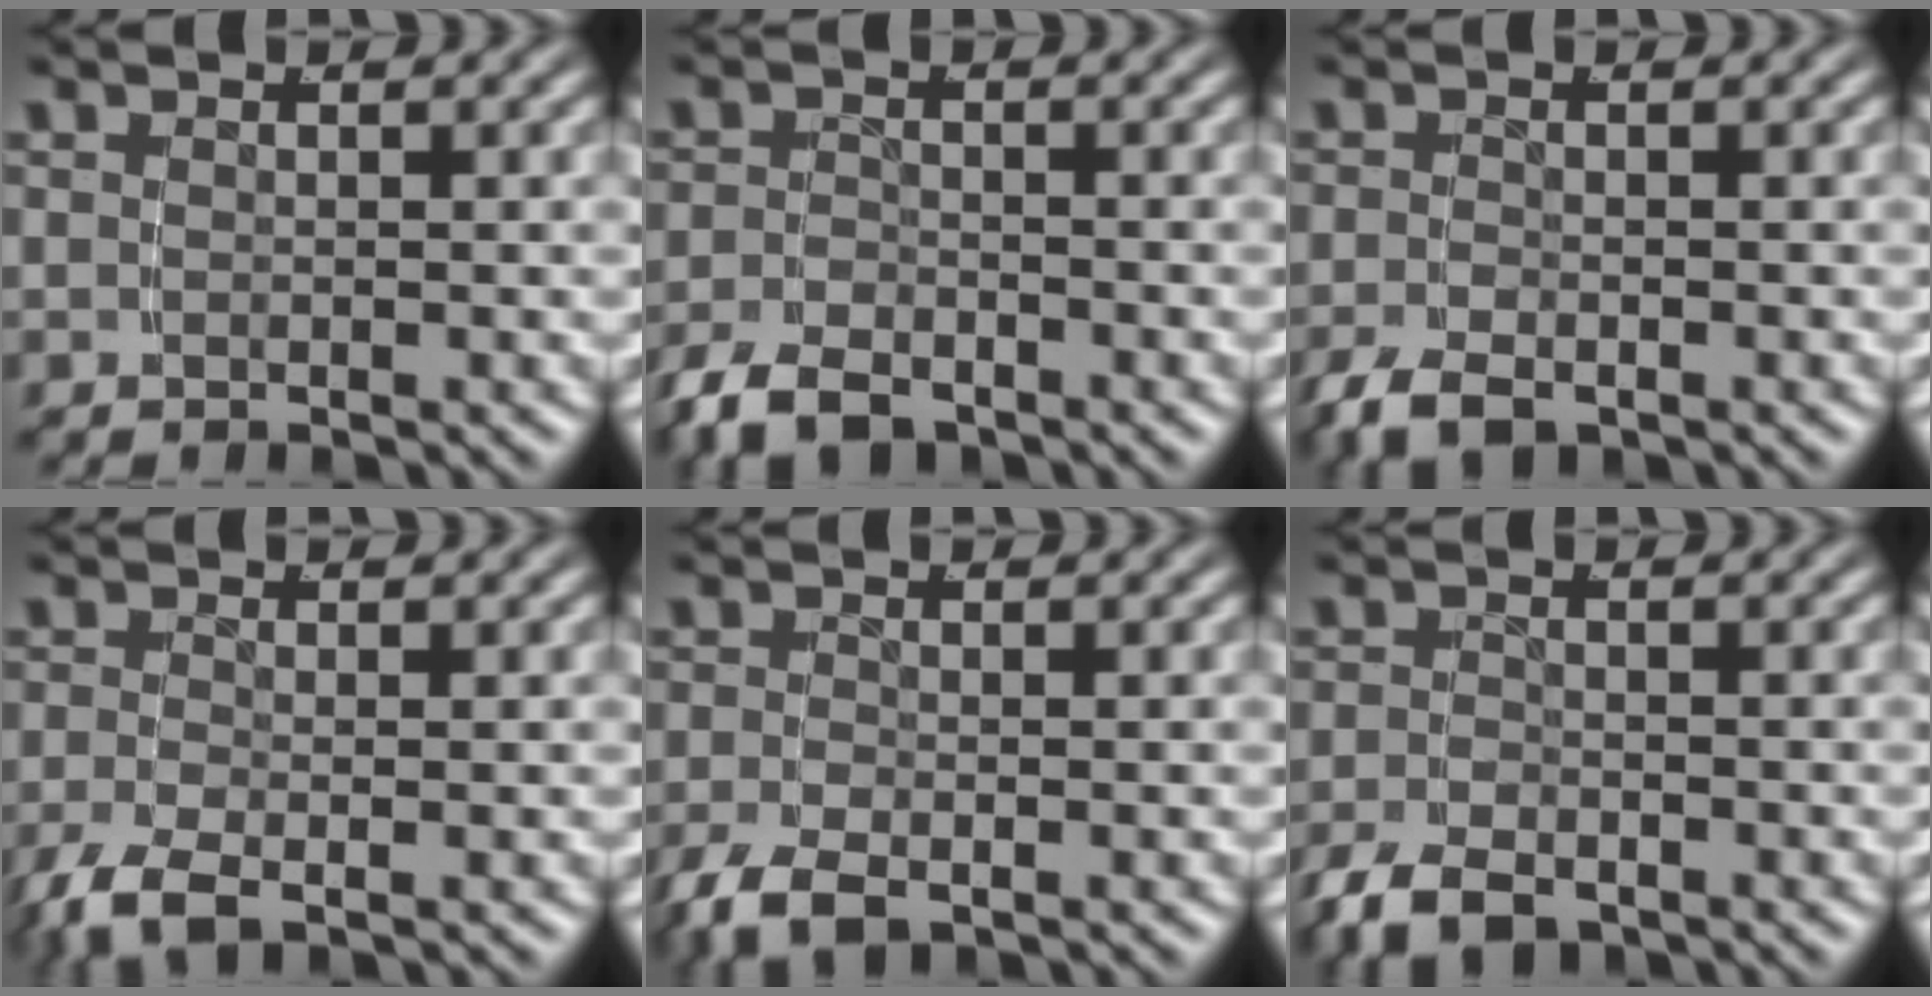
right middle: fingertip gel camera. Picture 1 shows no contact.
{"total": 4.0, "force": [-3.1, 1.9, 1.7], "torque": [-0.033, -0.011, -0.051]}
{"total": 3.3, "force": [-2.2, 1.7, 1.9], "torque": [-0.051, -0.019, -0.029]}
{"total": 3.2, "force": [-1.9, 1.3, 2.3], "torque": [-0.067, -0.020, -0.021]}
{"total": 3.5, "force": [-2.0, 1.8, 2.2], "torque": [-0.063, -0.020, -0.024]}
{"total": 3.8, "force": [-2.7, 1.8, 1.9], "torque": [-0.042, -0.016, -0.042]}